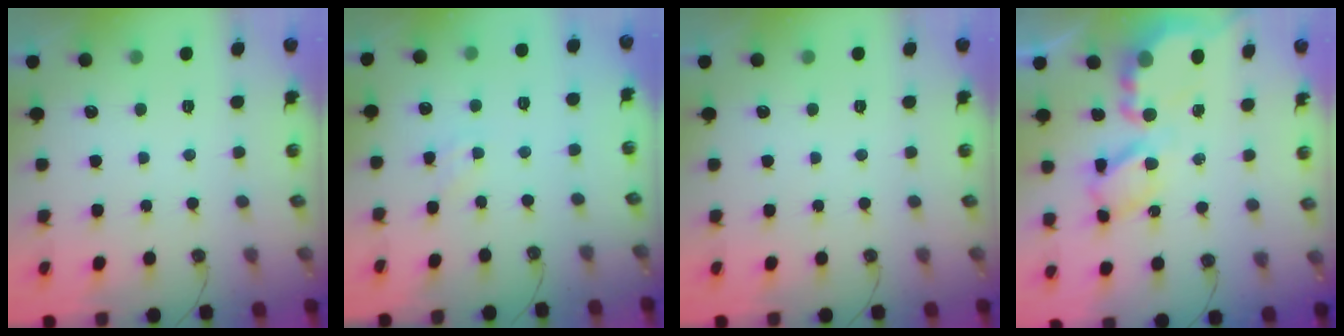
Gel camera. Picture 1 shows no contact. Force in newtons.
{"total": 1.1, "press": 1.1, "slide": 0.2}
{"total": 0.0}
{"total": 9.5, "press": 9.5, "slide": 0.6}